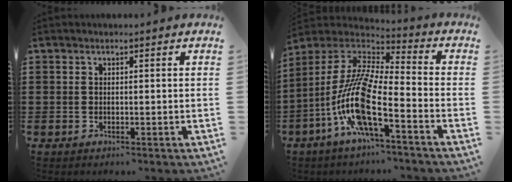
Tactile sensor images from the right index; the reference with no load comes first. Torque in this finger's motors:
{"motor_torque": [2.00, 0.14, 1.05, 0.21]}